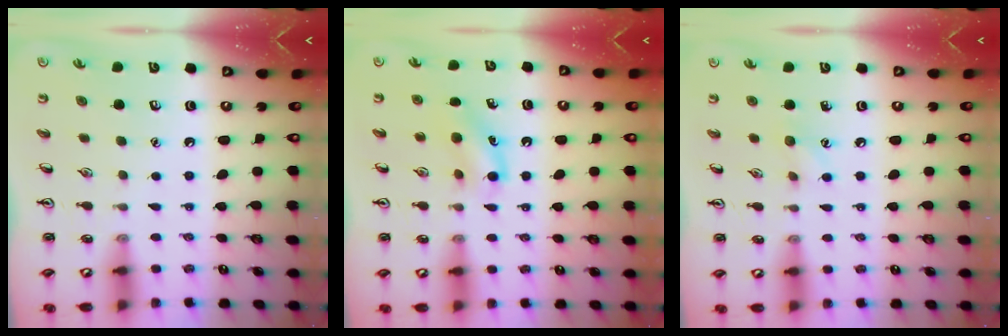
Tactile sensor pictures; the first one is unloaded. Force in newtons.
{"total": 8.2, "press": 8.0, "slide": 1.8}
{"total": 5.6, "press": 5.4, "slide": 1.6}